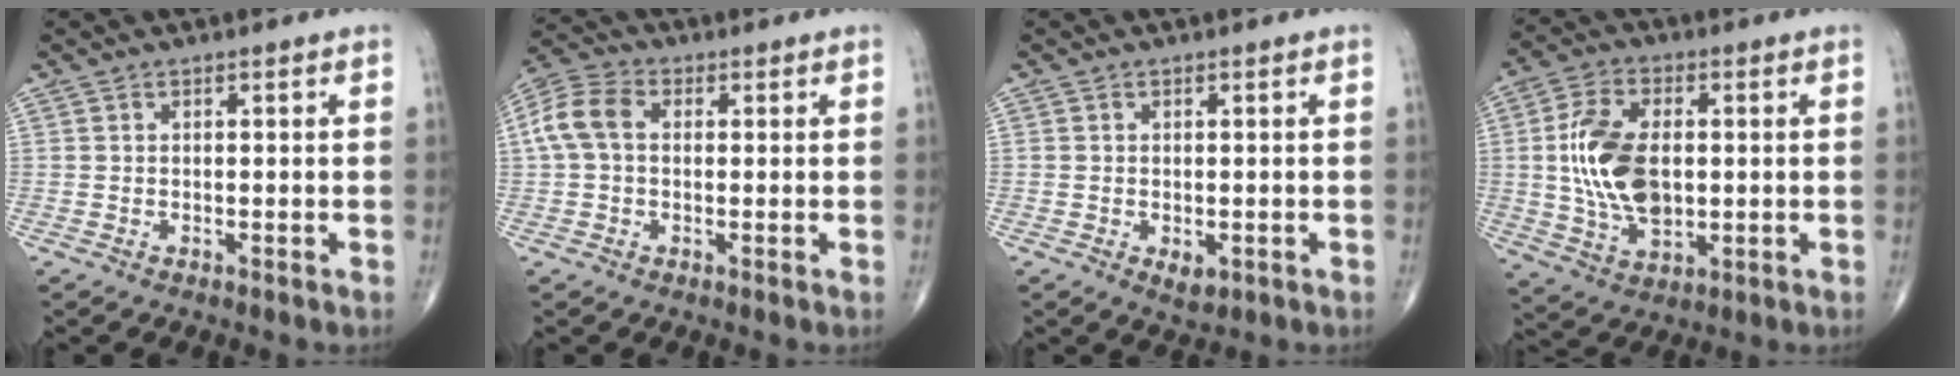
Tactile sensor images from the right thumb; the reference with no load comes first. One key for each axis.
{"total": 7.7, "fx": 0.8, "fy": 5.4, "fz": 5.4, "tx": -0.118, "ty": 0.027, "tz": 0.011}
{"total": 2.5, "fx": -0.7, "fy": 1.6, "fz": 1.8, "tx": -0.021, "ty": -0.003, "tz": -0.003}
{"total": 14.0, "fx": 0.6, "fy": 8.1, "fz": 11.3, "tx": -0.209, "ty": -0.002, "tz": 0.016}